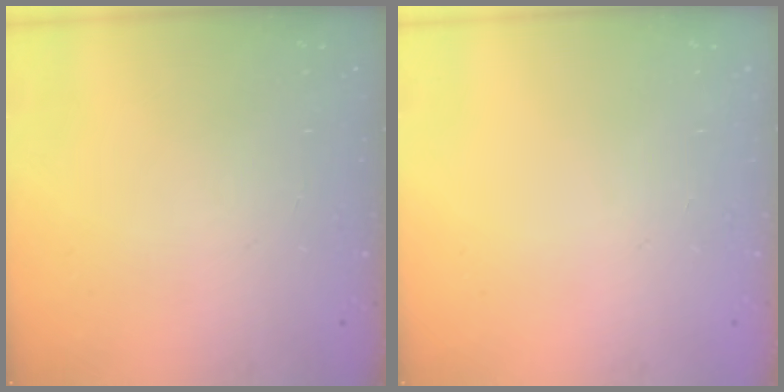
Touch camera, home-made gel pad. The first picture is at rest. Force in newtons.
{"total": 0.0}